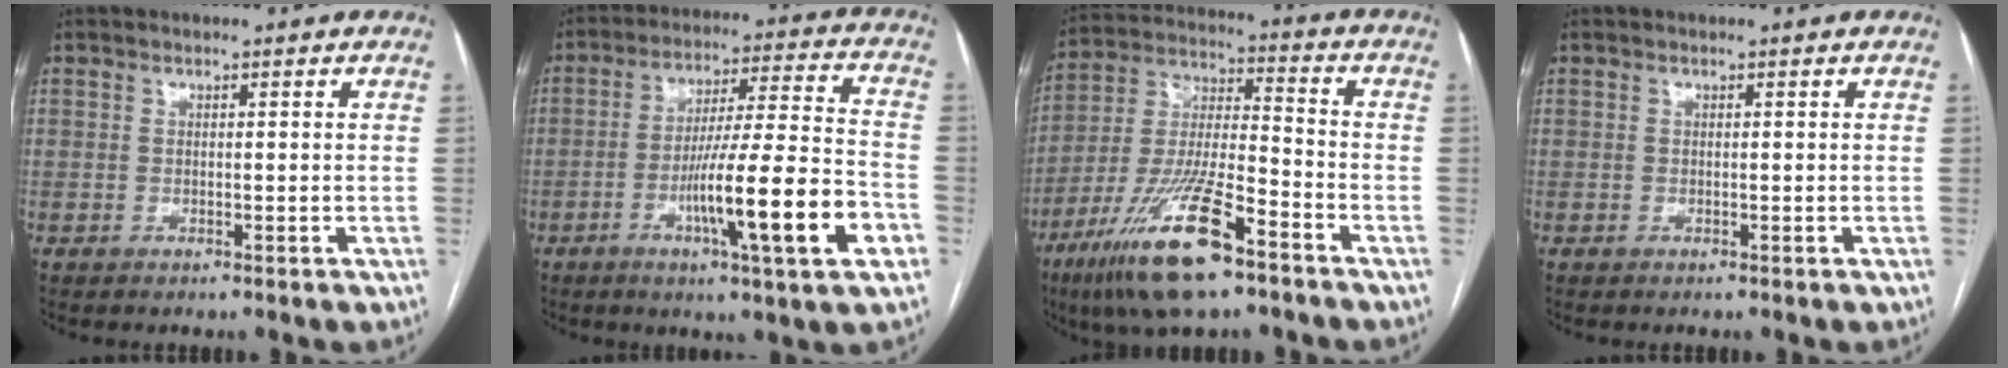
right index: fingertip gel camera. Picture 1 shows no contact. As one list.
[{"total": 16.8, "force": [-6.0, 0.2, 15.7], "torque": [-0.257, -0.007, -0.093]}, {"total": 17.1, "force": [-10.3, 3.4, 13.2], "torque": [-0.282, -0.029, -0.186]}, {"total": 0.0}]